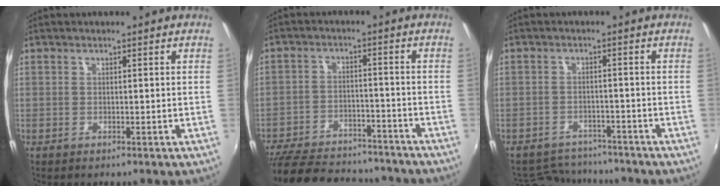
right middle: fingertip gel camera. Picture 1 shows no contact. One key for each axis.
{"total": 19.9, "fx": -16.6, "fy": 8.0, "fz": 7.5, "tx": -0.177, "ty": 0.018, "tz": -0.226}
{"total": 9.1, "fx": -8.3, "fy": 3.4, "fz": 1.8, "tx": -0.051, "ty": 0.010, "tz": -0.117}